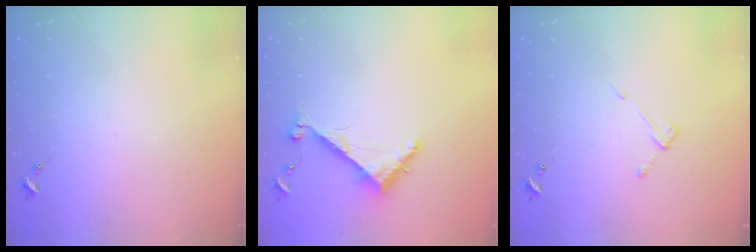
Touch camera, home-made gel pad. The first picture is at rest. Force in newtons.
{"total": 6.9, "press": 6.9, "slide": 0.6}
{"total": 3.8, "press": 3.8, "slide": 0.4}